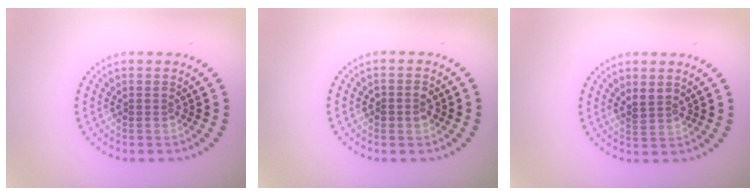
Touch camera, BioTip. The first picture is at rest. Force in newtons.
{"total": 1.4, "press": 1.4, "slide": 0.2}
{"total": 1.4, "press": 1.2, "slide": 0.7}